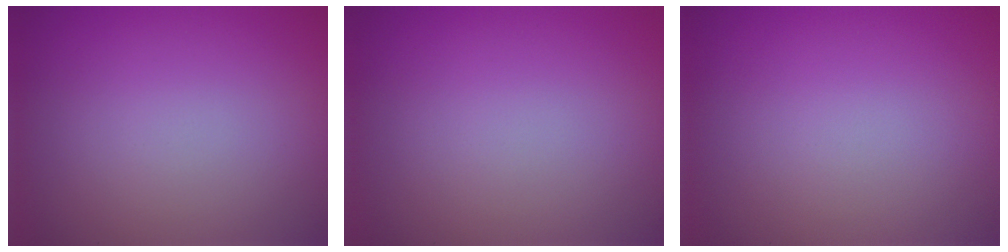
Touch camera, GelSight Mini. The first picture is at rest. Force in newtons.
{"total": 0.0}
{"total": 0.0}